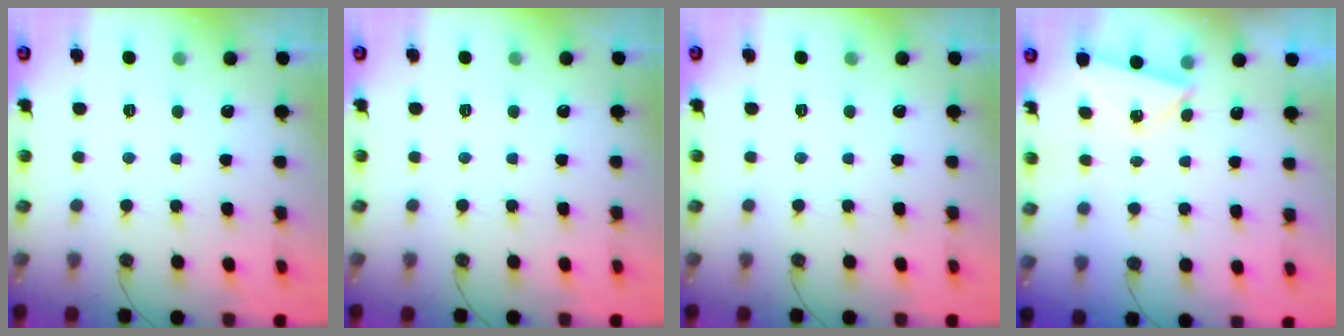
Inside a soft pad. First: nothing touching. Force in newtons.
{"total": 0.0}
{"total": 0.0}
{"total": 3.0, "press": 2.4, "slide": 1.7}